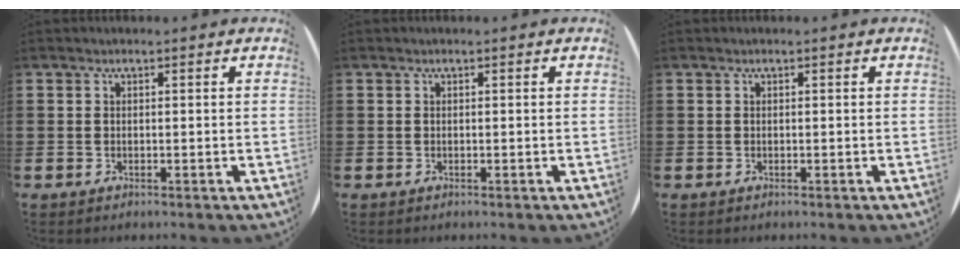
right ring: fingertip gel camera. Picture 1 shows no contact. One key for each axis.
{"total": 0.0}
{"total": 0.0}